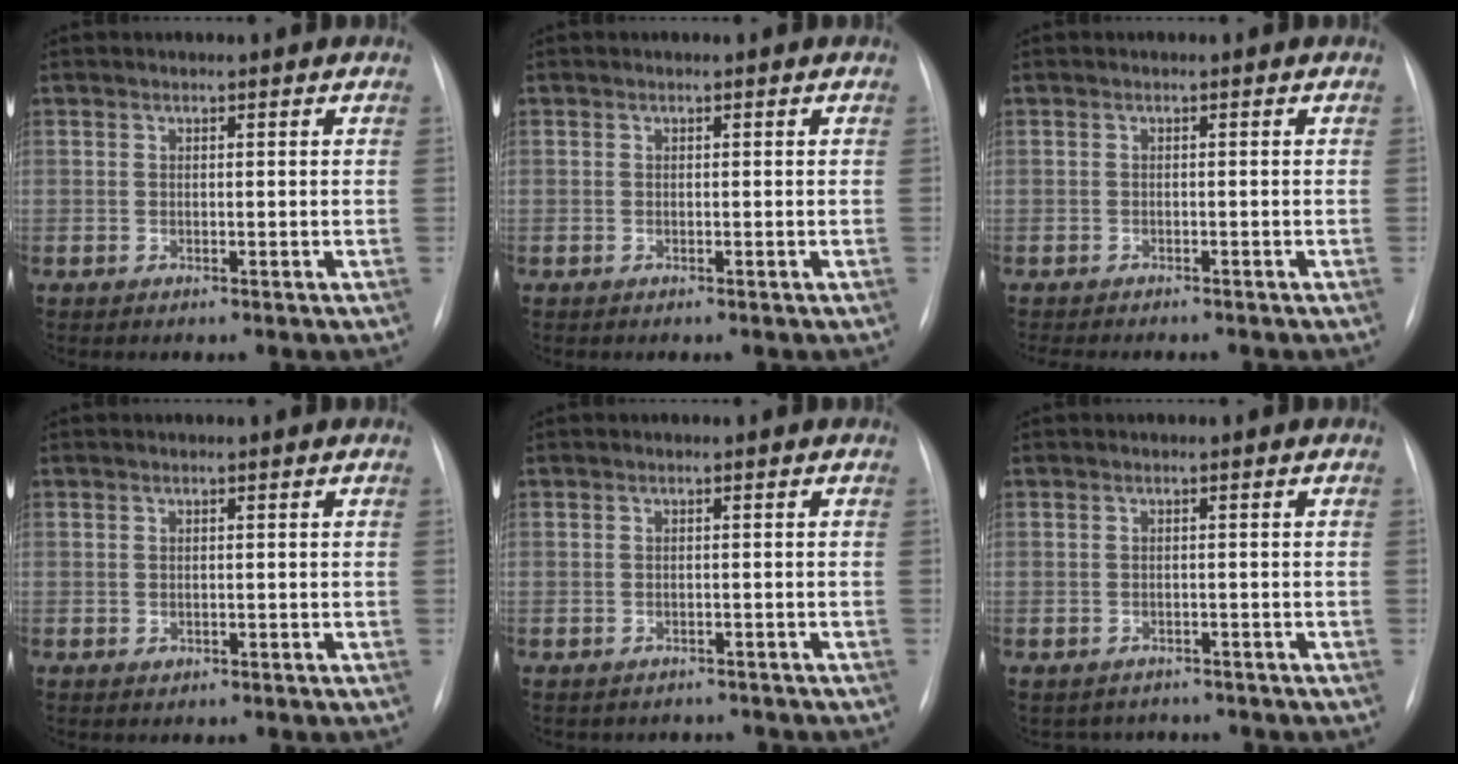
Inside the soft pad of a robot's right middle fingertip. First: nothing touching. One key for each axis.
{"total": 0.0}
{"total": 5.7, "fx": -4.9, "fy": 1.5, "fz": 2.5, "tx": -0.033, "ty": -0.007, "tz": -0.063}
{"total": 0.6, "fx": -0.1, "fy": 0.5, "fz": 0.2, "tx": -0.005, "ty": 0.000, "tz": 0.000}
{"total": 3.5, "fx": -3.1, "fy": 1.6, "fz": 0.1, "tx": -0.006, "ty": 0.010, "tz": -0.036}
{"total": 3.5, "fx": -3.0, "fy": 1.7, "fz": -0.2, "tx": -0.002, "ty": 0.009, "tz": -0.039}